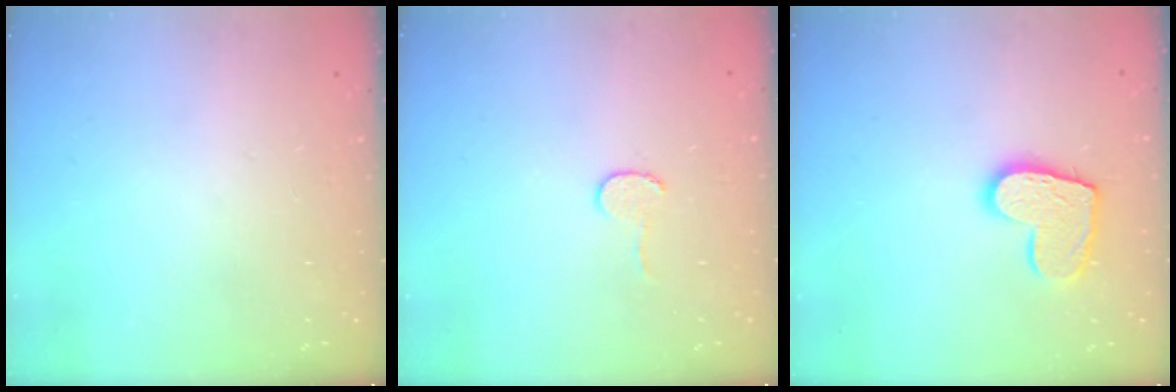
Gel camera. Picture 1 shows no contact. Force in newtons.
{"total": 4.1, "press": 4.1, "slide": 0.4}
{"total": 11.6, "press": 11.6, "slide": 0.8}